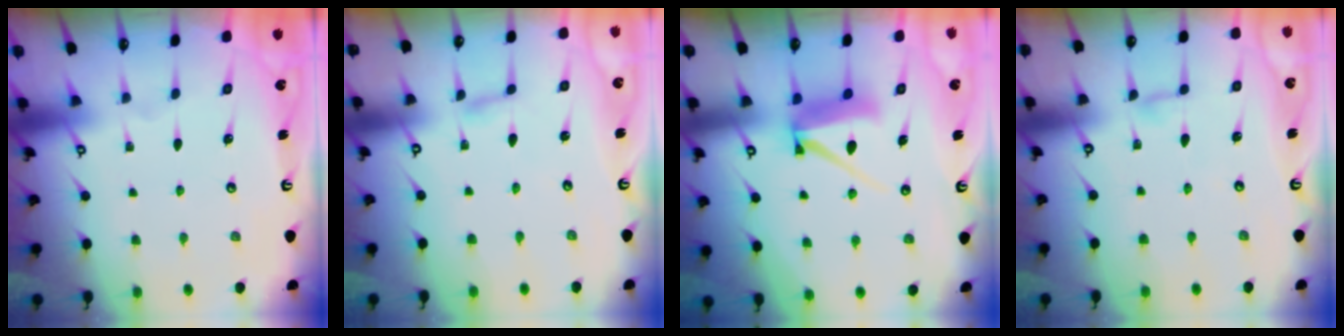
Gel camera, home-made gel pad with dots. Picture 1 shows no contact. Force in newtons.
{"total": 1.6, "press": 1.6, "slide": 0.2}
{"total": 8.2, "press": 8.1, "slide": 0.9}
{"total": 2.5, "press": 2.5, "slide": 0.2}